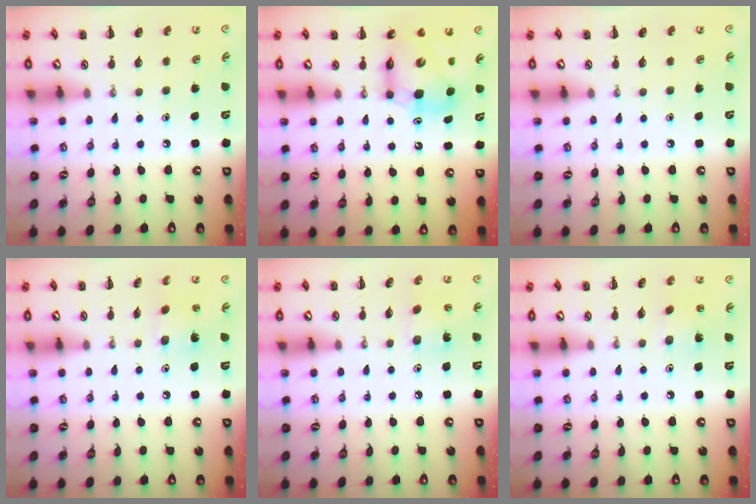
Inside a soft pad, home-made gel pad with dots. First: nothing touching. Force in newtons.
{"total": 7.4, "press": 7.1, "slide": 2.2}
{"total": 0.0}
{"total": 2.2, "press": 2.1, "slide": 0.6}
{"total": 3.9, "press": 3.8, "slide": 1.0}
{"total": 3.7, "press": 3.6, "slide": 1.1}